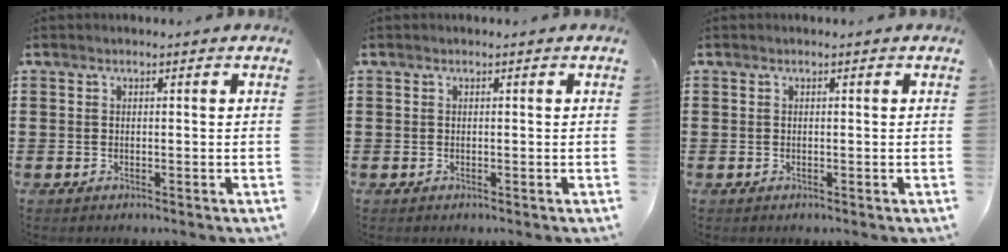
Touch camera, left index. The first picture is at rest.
{"total": 0.0}
{"total": 0.0}